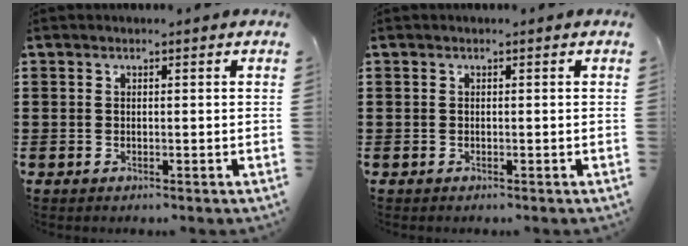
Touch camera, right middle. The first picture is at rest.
{"total": 0.0}